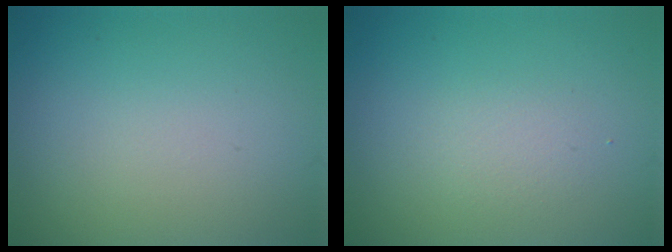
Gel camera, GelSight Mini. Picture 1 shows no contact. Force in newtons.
{"total": 1.3, "press": 1.3, "slide": 0.0}